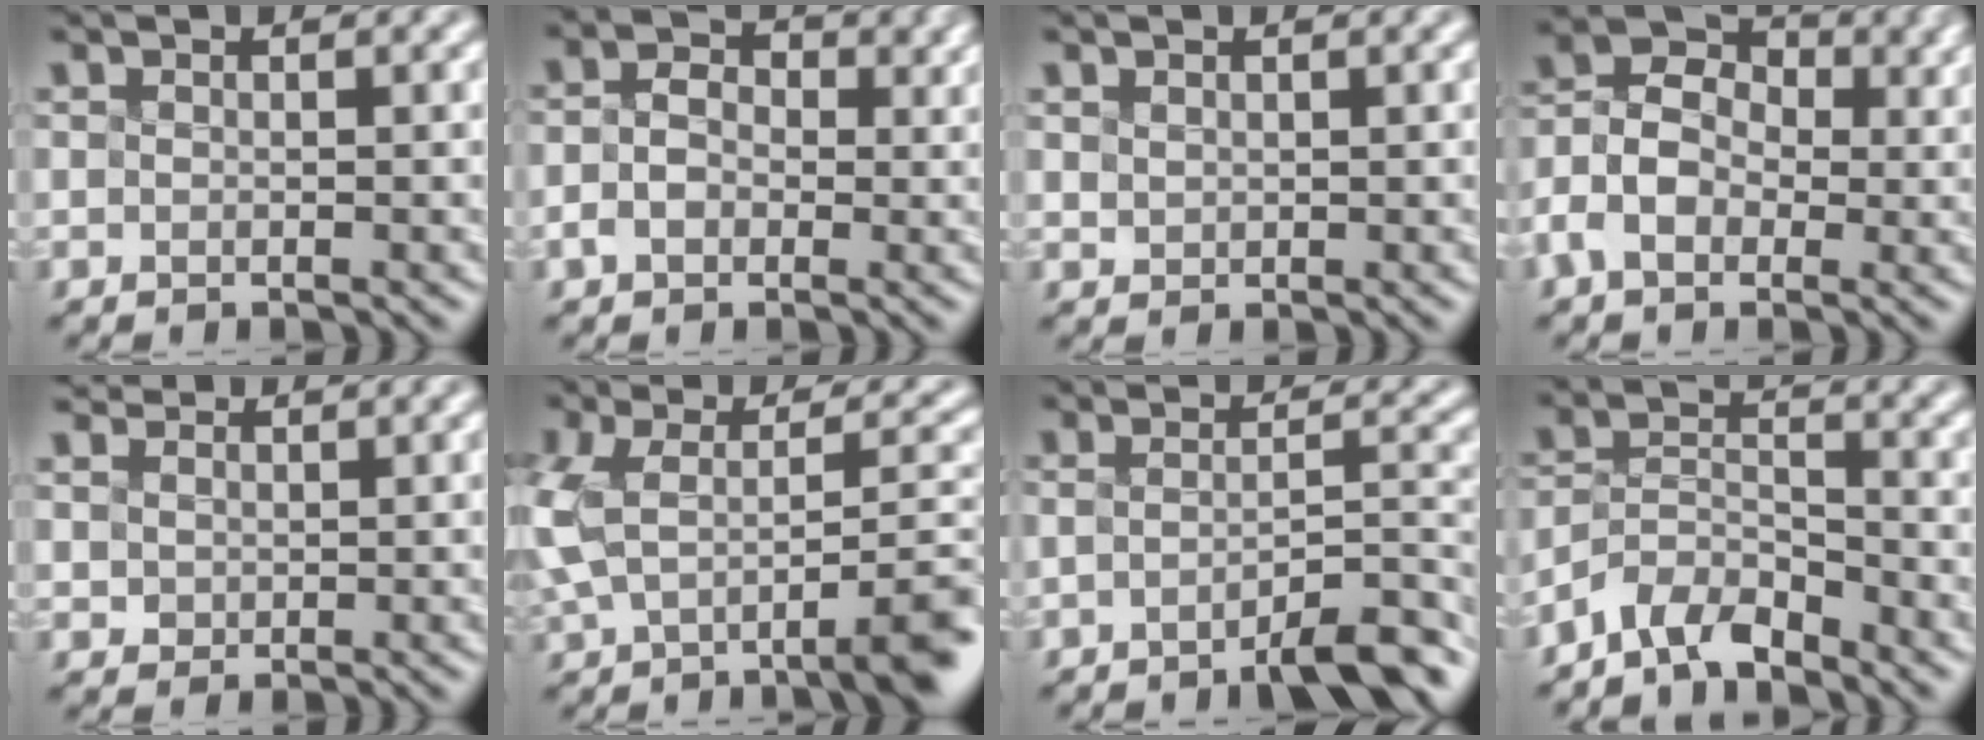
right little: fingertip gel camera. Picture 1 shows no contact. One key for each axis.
{"total": 1.7, "fx": -1.6, "fy": 0.5, "fz": -0.3, "tx": -0.021, "ty": -0.012, "tz": -0.005}
{"total": 1.5, "fx": 0.0, "fy": -0.8, "fz": -1.3, "tx": 0.000, "ty": -0.007, "tz": 0.033}
{"total": 3.8, "fx": -2.6, "fy": 2.4, "fz": 1.5, "tx": -0.055, "ty": -0.003, "tz": -0.026}
{"total": 1.5, "fx": 0.8, "fy": 0.2, "fz": -1.3, "tx": -0.010, "ty": -0.006, "tz": 0.057}
{"total": 6.6, "fx": -3.4, "fy": 1.4, "fz": 5.4, "tx": -0.120, "ty": -0.013, "tz": -0.034}
{"total": 4.8, "fx": -4.3, "fy": -0.3, "fz": 2.2, "tx": -0.037, "ty": -0.004, "tz": -0.042}
{"total": 5.0, "fx": -5.0, "fy": -0.2, "fz": -0.4, "tx": -0.013, "ty": -0.008, "tz": -0.069}